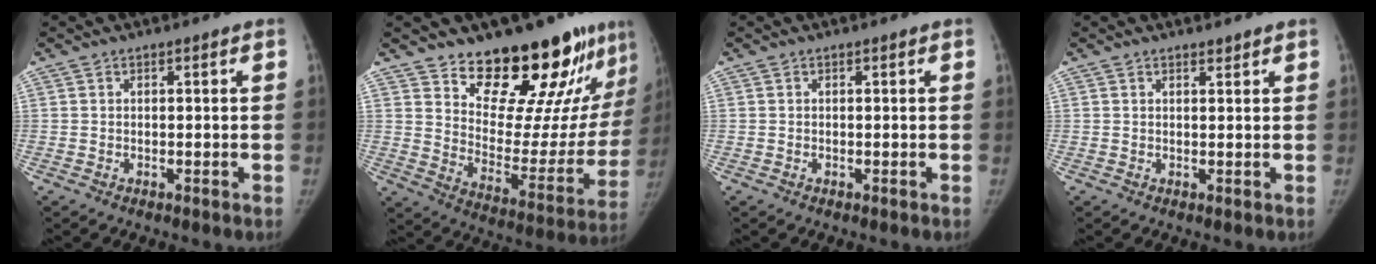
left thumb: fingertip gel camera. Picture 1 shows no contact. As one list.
[{"total": 23.2, "force": [18.0, 8.4, 12.1], "torque": [-0.125, -0.129, 0.259]}, {"total": 0.0}, {"total": 1.0, "force": [1.0, 0.2, 0.3], "torque": [-0.004, -0.008, 0.016]}]